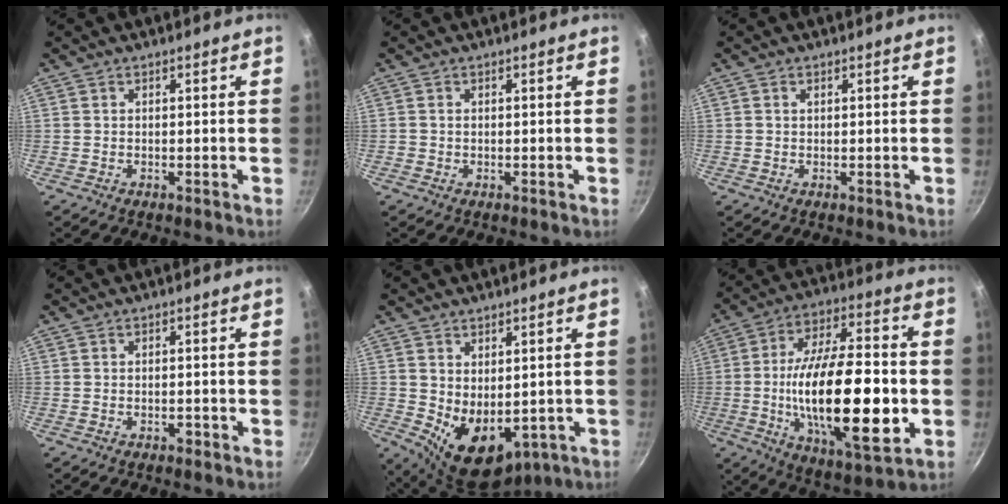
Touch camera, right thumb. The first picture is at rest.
{"total": 0.5, "force": [0.1, 0.5, 0.2], "torque": [-0.002, 0.002, 0.001]}
{"total": 0.7, "force": [0.3, 0.5, 0.5], "torque": [-0.006, 0.003, 0.005]}
{"total": 0.9, "force": [-0.6, 0.4, 0.5], "torque": [-0.008, 0.004, -0.006]}
{"total": 10.1, "force": [-0.2, 6.7, 7.5], "torque": [-0.091, -0.024, 0.023]}
{"total": 26.0, "force": [-3.8, 10.0, 23.6], "torque": [-0.391, 0.009, -0.060]}